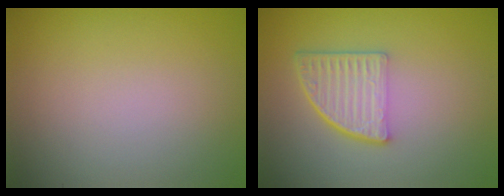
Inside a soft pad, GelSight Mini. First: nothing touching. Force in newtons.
{"total": 4.5, "press": 3.2, "slide": 3.2}